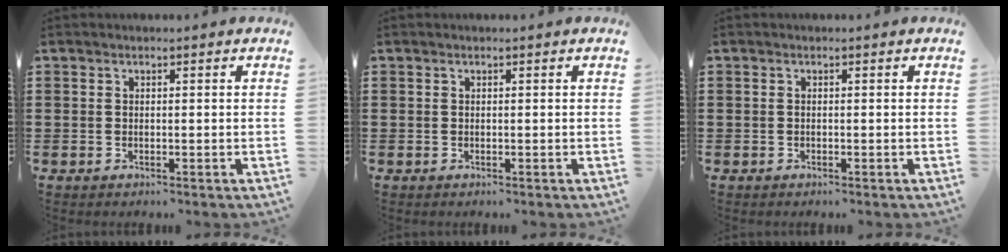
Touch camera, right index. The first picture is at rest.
{"total": 0.0}
{"total": 0.0}